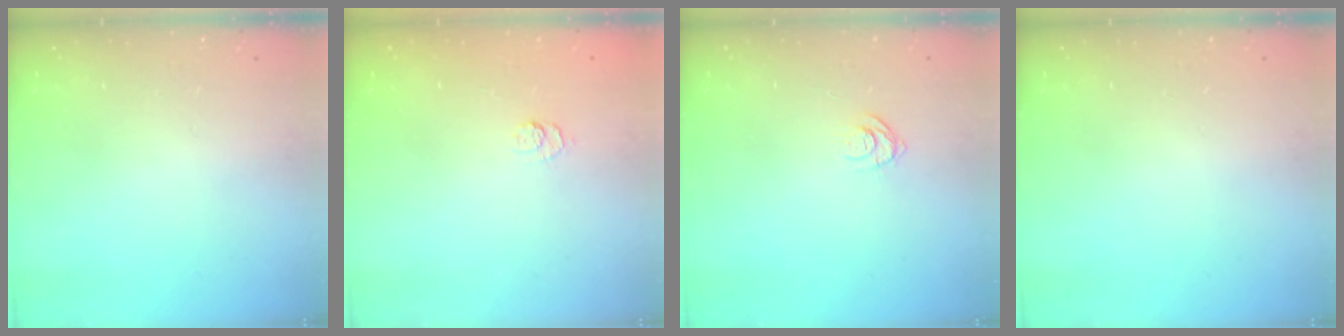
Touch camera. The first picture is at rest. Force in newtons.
{"total": 2.4, "press": 2.0, "slide": 1.4}
{"total": 7.4, "press": 7.3, "slide": 0.7}
{"total": 0.0}